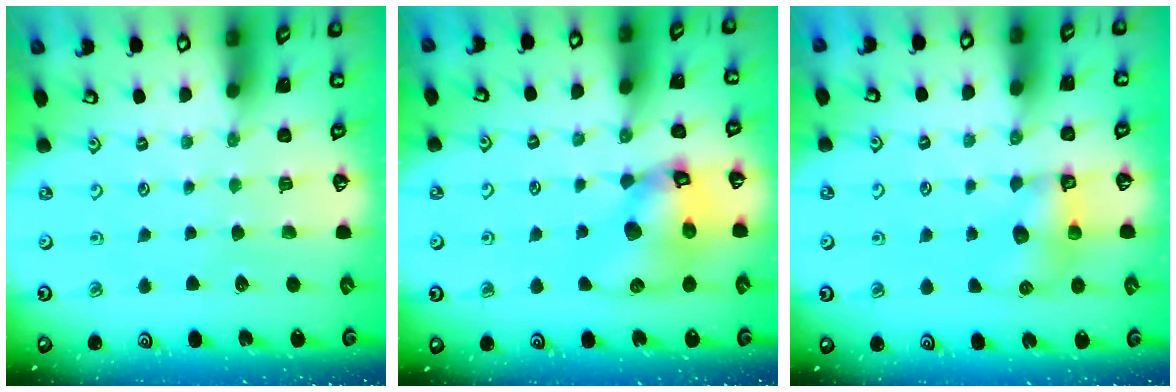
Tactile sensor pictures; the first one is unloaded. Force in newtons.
{"total": 13.6, "press": 13.5, "slide": 1.8}
{"total": 7.1, "press": 7.1, "slide": 0.2}